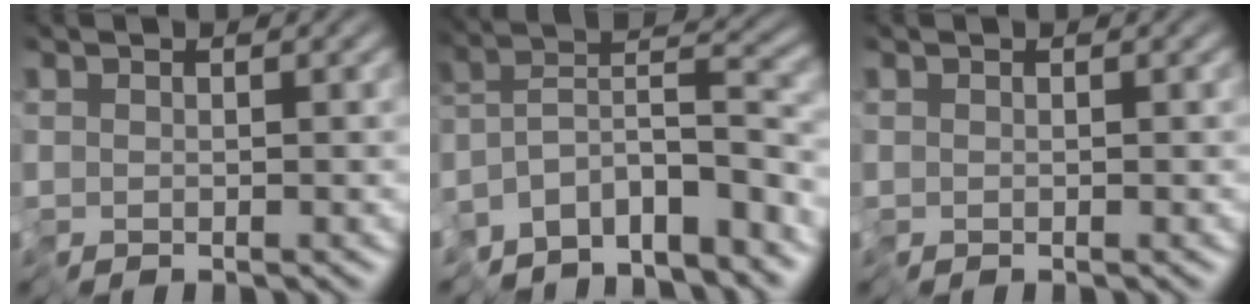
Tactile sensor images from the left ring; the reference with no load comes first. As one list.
[{"total": 8.4, "force": [-7.1, 2.2, 4.0], "torque": [-0.041, 0.014, -0.128]}, {"total": 0.0}]